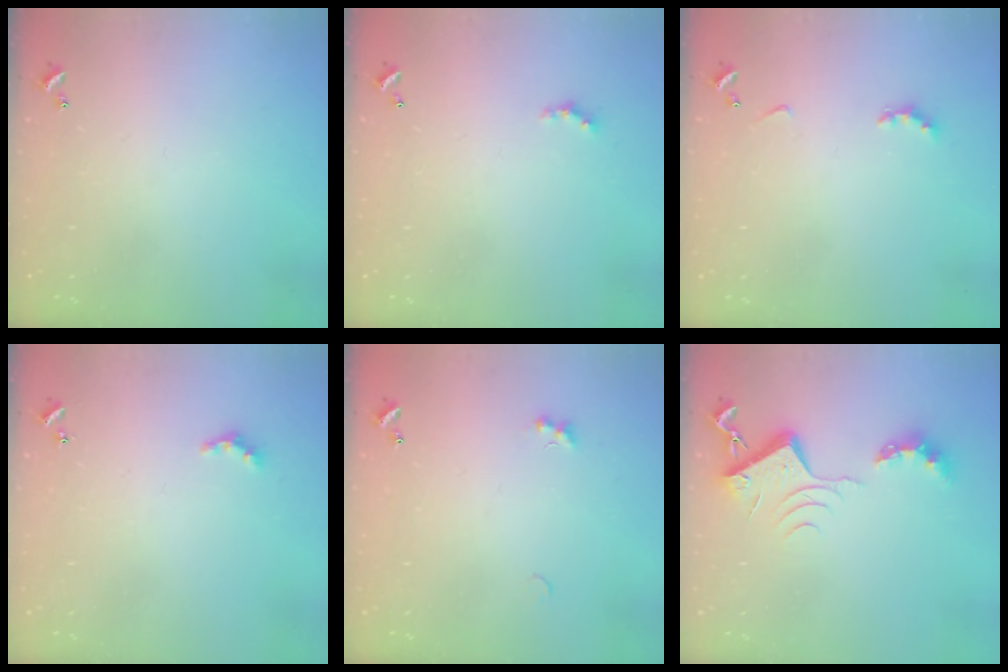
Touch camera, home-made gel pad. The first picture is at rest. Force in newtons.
{"total": 1.6, "press": 1.6, "slide": 0.4}
{"total": 2.9, "press": 2.8, "slide": 0.6}
{"total": 3.6, "press": 3.6, "slide": 0.6}
{"total": 1.8, "press": 1.7, "slide": 0.4}
{"total": 8.9, "press": 8.8, "slide": 1.1}